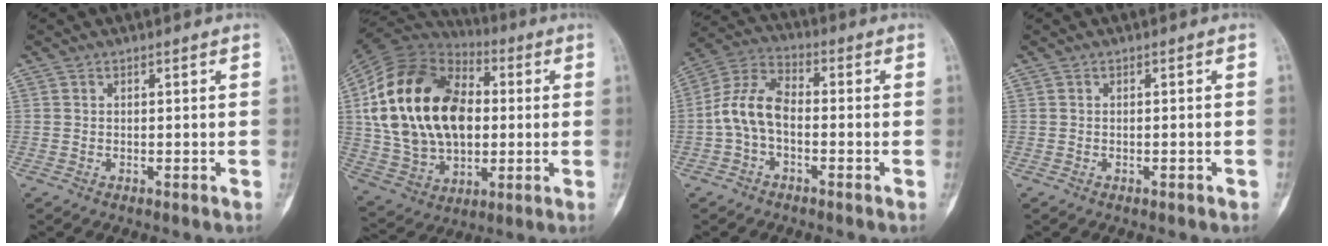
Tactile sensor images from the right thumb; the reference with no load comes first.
{"total": 27.7, "force": [3.1, 18.0, 20.8], "torque": [-0.383, 0.008, 0.059]}
{"total": 8.9, "force": [-1.5, 5.2, 7.1], "torque": [-0.139, 0.033, -0.041]}
{"total": 0.8, "force": [-0.5, 0.2, 0.6], "torque": [-0.013, 0.003, -0.003]}